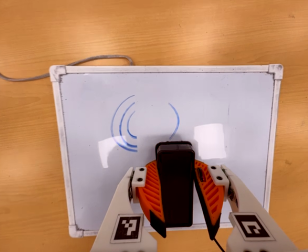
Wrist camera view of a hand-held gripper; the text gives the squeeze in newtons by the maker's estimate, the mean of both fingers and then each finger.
{"total": 10.3, "left": 9.1, "right": 11.5}